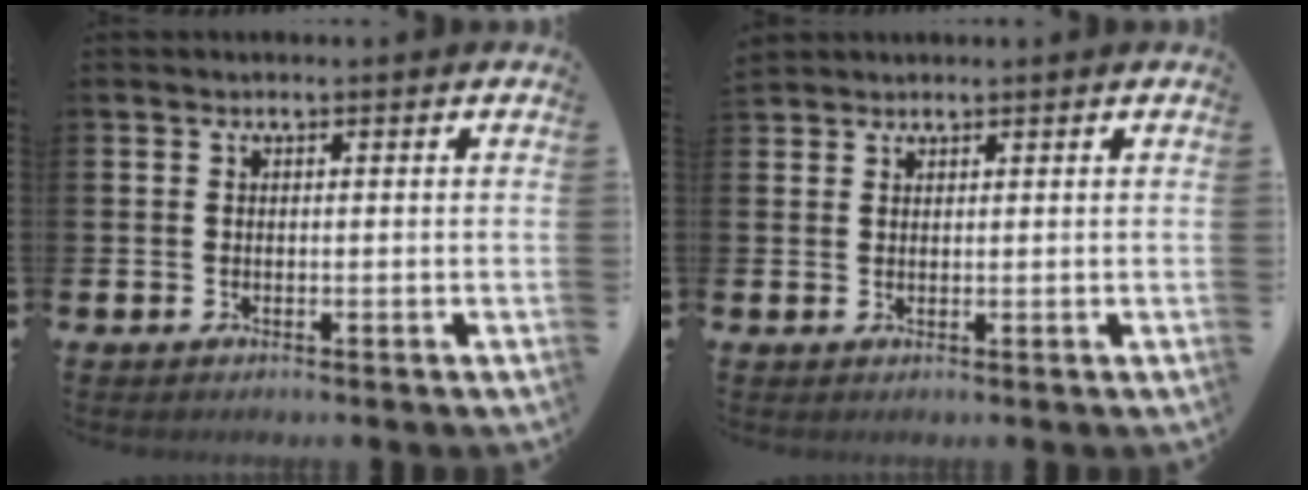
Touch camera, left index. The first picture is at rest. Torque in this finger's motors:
{"motor_torque": [0.31, -0.36, 1.03, 0.21]}